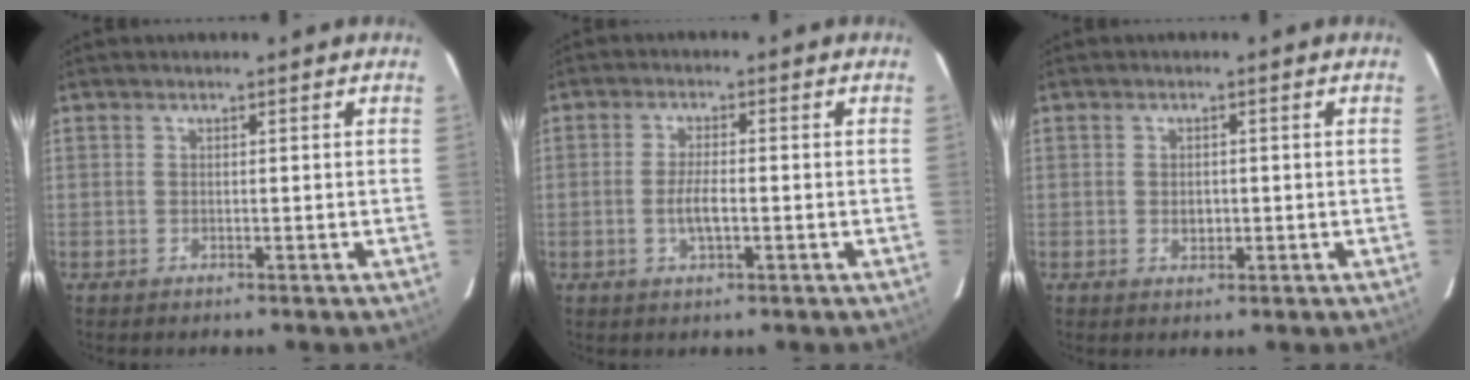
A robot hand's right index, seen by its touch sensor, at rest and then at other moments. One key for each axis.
{"total": 3.8, "fx": -1.0, "fy": 1.1, "fz": 3.5, "tx": -0.069, "ty": -0.003, "tz": -0.017}
{"total": 1.9, "fx": -0.2, "fy": 1.5, "fz": 1.1, "tx": -0.017, "ty": 0.000, "tz": -0.003}